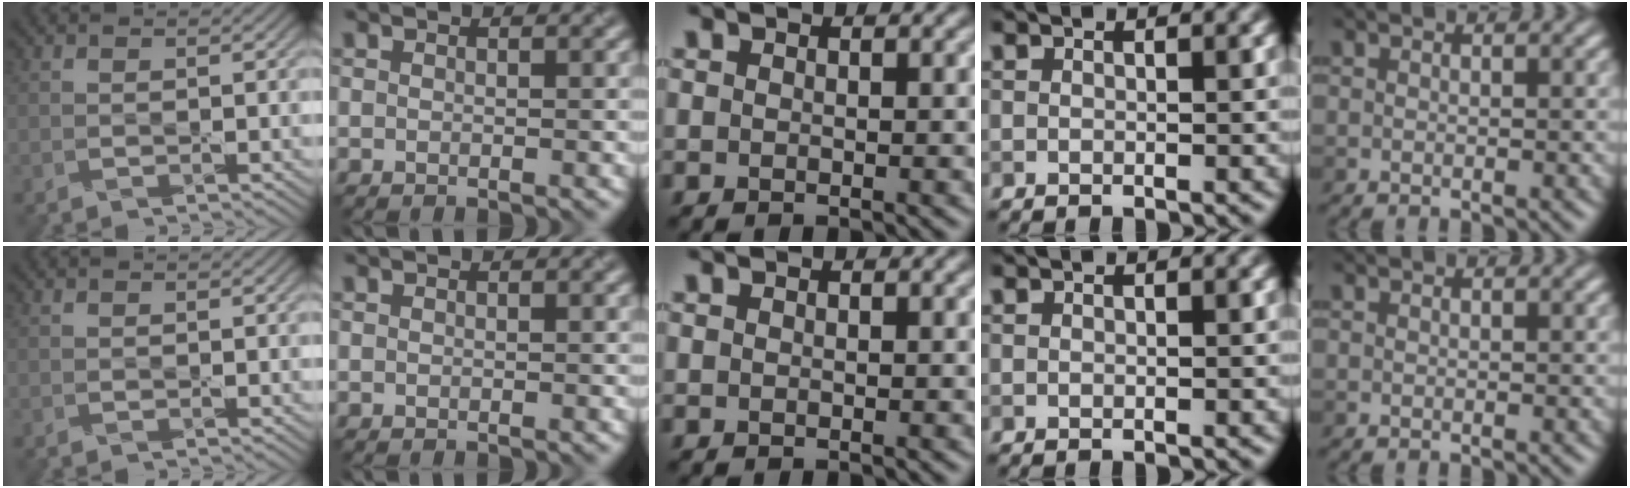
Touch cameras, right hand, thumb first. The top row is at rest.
{}